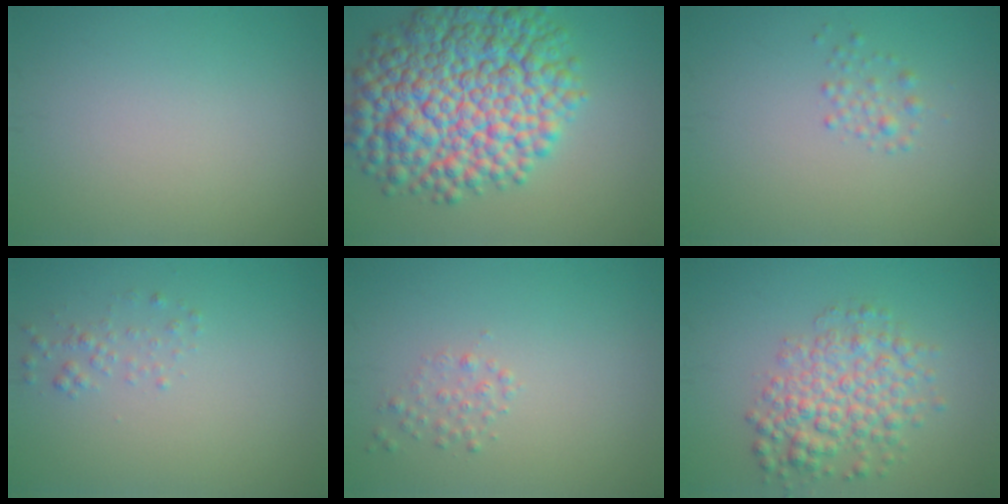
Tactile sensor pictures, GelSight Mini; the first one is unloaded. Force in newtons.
{"total": 13.4, "press": 13.4, "slide": 0.2}
{"total": 1.2, "press": 1.2, "slide": 0.0}
{"total": 1.2, "press": 1.2, "slide": 0.1}
{"total": 1.1, "press": 1.1, "slide": 0.0}
{"total": 5.1, "press": 5.1, "slide": 0.1}